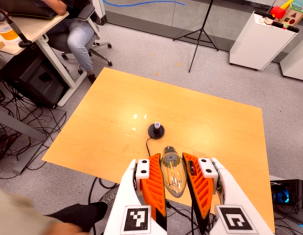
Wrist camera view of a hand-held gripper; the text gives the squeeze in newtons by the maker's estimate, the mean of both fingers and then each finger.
{"total": 19.1, "left": 20.5, "right": 17.7}